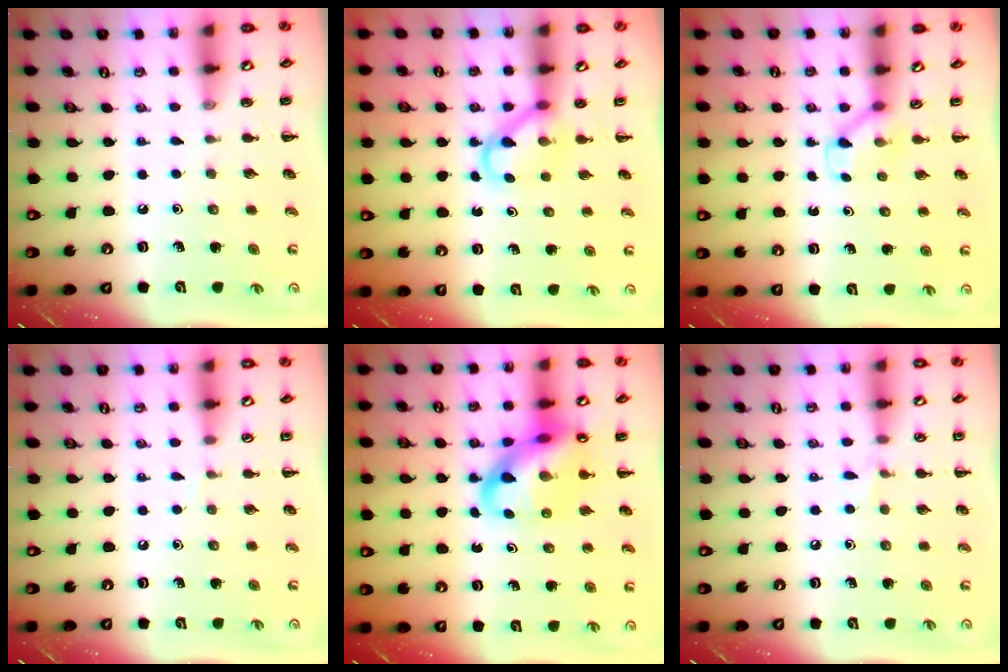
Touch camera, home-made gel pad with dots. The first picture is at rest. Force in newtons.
{"total": 3.8, "press": 3.6, "slide": 1.0}
{"total": 2.6, "press": 2.4, "slide": 0.9}
{"total": 3.0, "press": 2.8, "slide": 1.0}
{"total": 14.7, "press": 14.2, "slide": 3.6}
{"total": 3.5, "press": 3.3, "slide": 1.0}